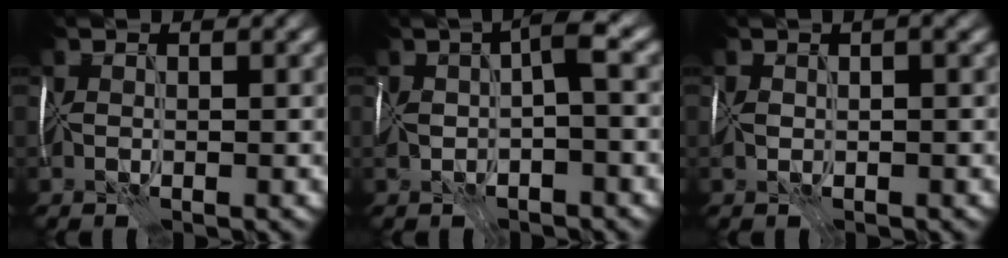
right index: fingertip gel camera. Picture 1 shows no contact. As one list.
[{"total": 4.5, "force": [-0.4, 1.4, 4.3], "torque": [-0.082, 0.014, -0.019]}, {"total": 2.7, "force": [0.4, 1.3, 2.3], "torque": [-0.040, 0.006, 0.006]}]